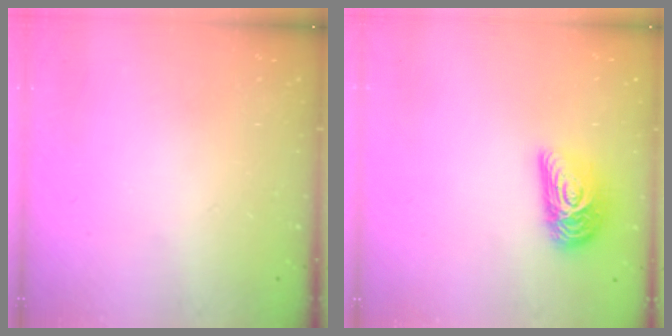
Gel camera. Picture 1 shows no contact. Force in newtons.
{"total": 12.7, "press": 12.7, "slide": 0.7}